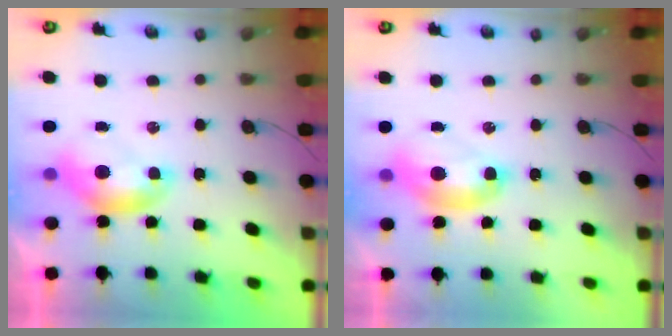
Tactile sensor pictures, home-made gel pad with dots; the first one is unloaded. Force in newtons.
{"total": 2.6, "press": 2.6, "slide": 0.6}